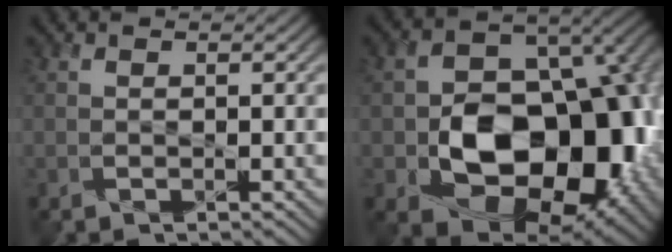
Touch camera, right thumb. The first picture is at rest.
{"total": 17.4, "force": [-3.9, 12.2, 11.7], "torque": [-0.151, -0.033, -0.054]}